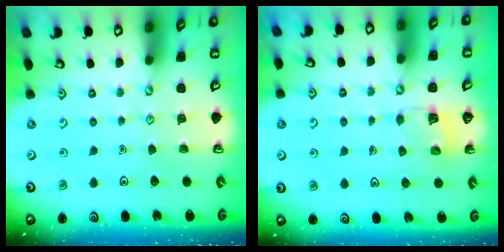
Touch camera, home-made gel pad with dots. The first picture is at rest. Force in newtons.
{"total": 4.6, "press": 4.6, "slide": 0.3}